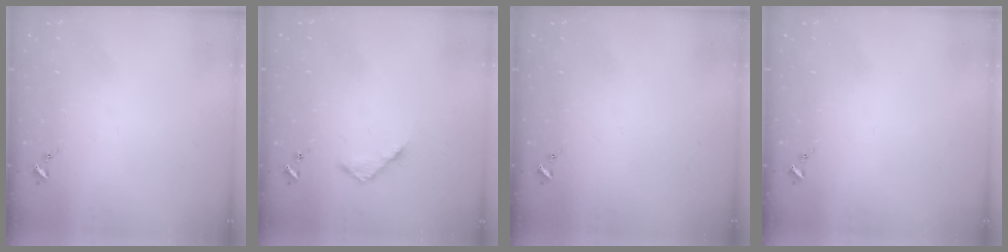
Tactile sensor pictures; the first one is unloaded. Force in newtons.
{"total": 4.6, "press": 4.6, "slide": 0.5}
{"total": 0.0}
{"total": 0.0}